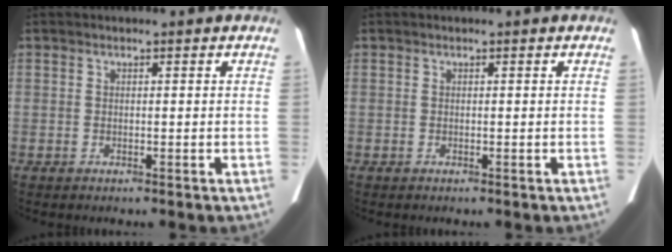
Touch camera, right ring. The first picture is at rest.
{"total": 0.0}